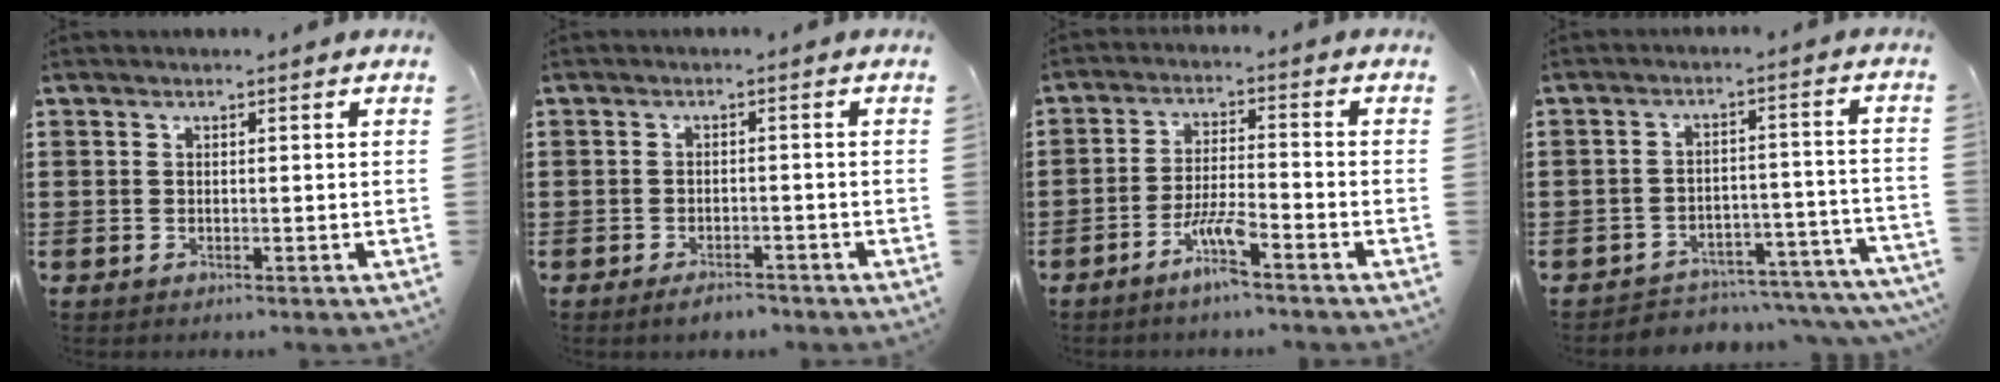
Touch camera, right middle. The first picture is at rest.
{"total": 2.1, "force": [-1.9, 0.4, 0.8], "torque": [-0.016, 0.000, -0.035]}
{"total": 5.5, "force": [-3.7, 0.6, 4.0], "torque": [-0.086, -0.004, -0.070]}
{"total": 4.1, "force": [-4.0, 0.8, 0.4], "torque": [-0.013, 0.007, -0.085]}